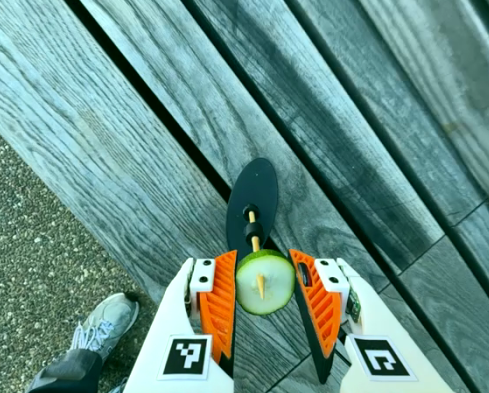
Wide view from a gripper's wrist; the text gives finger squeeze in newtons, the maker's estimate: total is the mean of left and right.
{"total": 11.4, "left": 11.2, "right": 11.5}